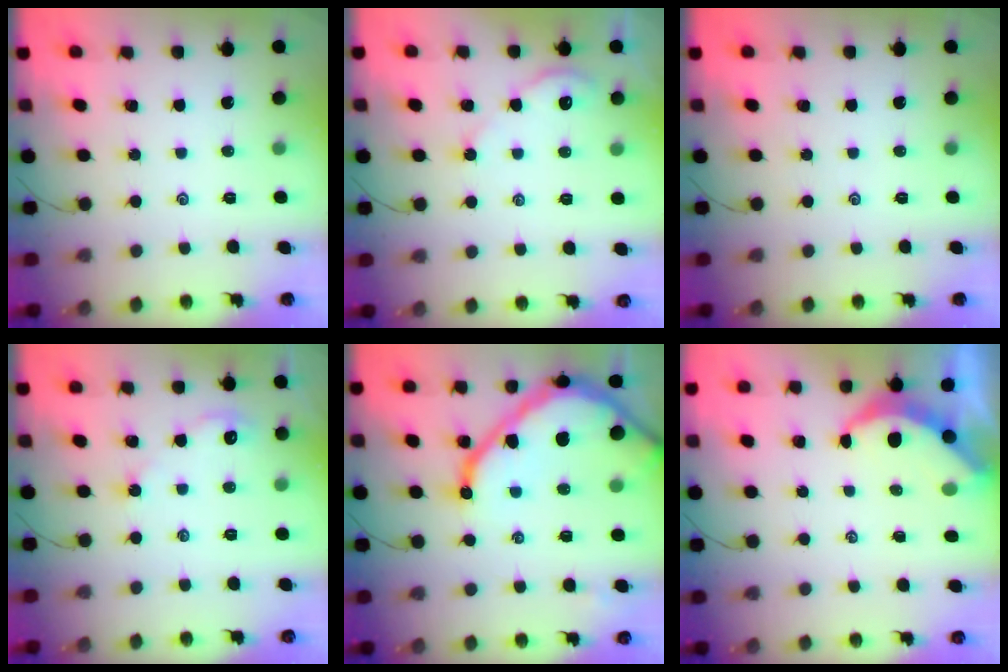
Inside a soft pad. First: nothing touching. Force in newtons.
{"total": 2.9, "press": 2.9, "slide": 0.4}
{"total": 0.0}
{"total": 2.5, "press": 2.5, "slide": 0.4}
{"total": 19.3, "press": 19.2, "slide": 2.0}
{"total": 5.3, "press": 5.3, "slide": 0.1}